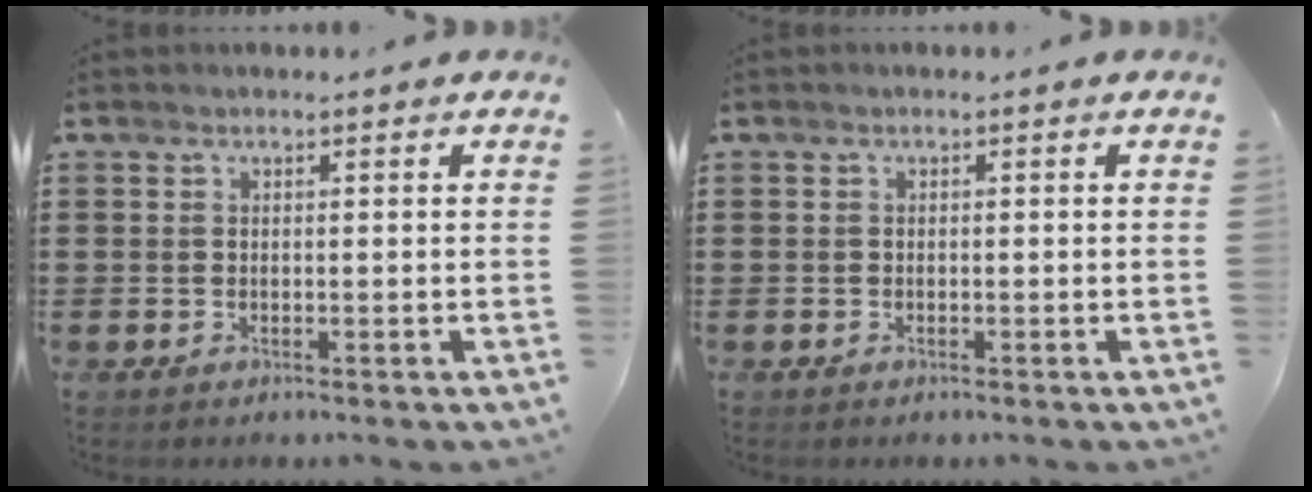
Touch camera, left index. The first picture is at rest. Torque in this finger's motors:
{"motor_torque": [0.00, -0.03, 0.01, 0.00]}